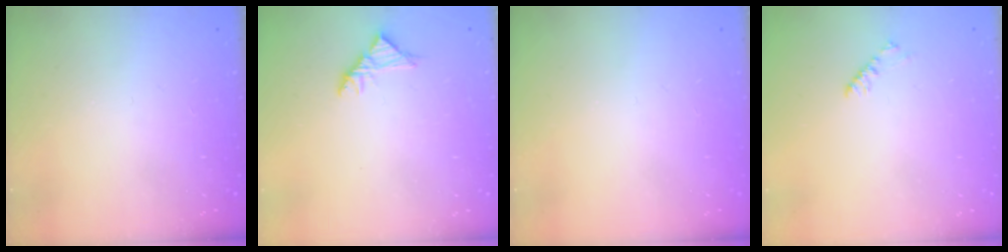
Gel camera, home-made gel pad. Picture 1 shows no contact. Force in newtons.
{"total": 3.5, "press": 3.4, "slide": 0.9}
{"total": 0.0}
{"total": 3.4, "press": 3.3, "slide": 0.5}